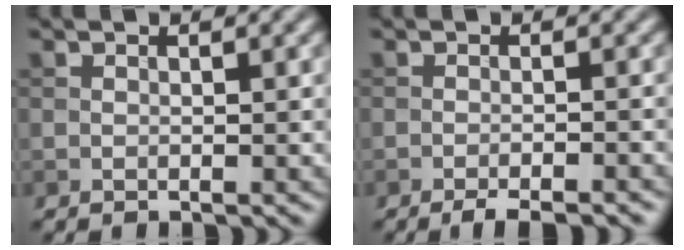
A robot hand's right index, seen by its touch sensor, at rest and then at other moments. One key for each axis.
{"total": 2.9, "fx": -2.2, "fy": 0.4, "fz": 1.8, "tx": -0.027, "ty": 0.002, "tz": -0.040}